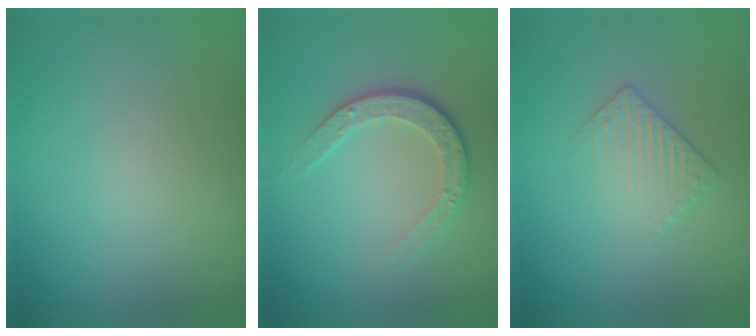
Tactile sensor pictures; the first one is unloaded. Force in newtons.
{"total": 3.5, "press": 2.5, "slide": 2.4}
{"total": 2.2, "press": 2.2, "slide": 0.5}